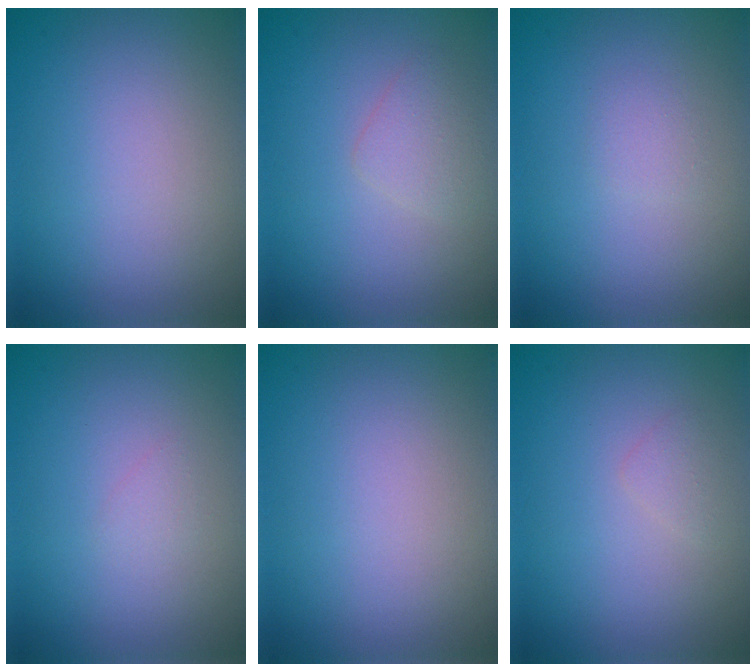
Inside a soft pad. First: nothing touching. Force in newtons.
{"total": 1.6, "press": 1.6, "slide": 0.1}
{"total": 0.7, "press": 0.7, "slide": 0.0}
{"total": 0.6, "press": 0.6, "slide": 0.1}
{"total": 0.0}
{"total": 0.8, "press": 0.8, "slide": 0.1}